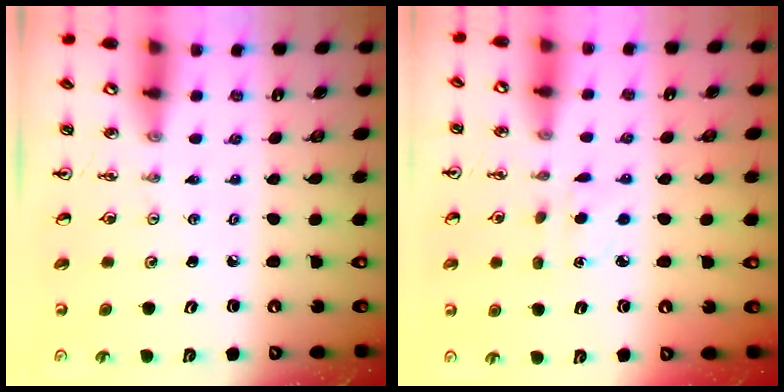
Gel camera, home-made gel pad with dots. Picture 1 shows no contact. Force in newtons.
{"total": 3.2, "press": 3.2, "slide": 0.4}